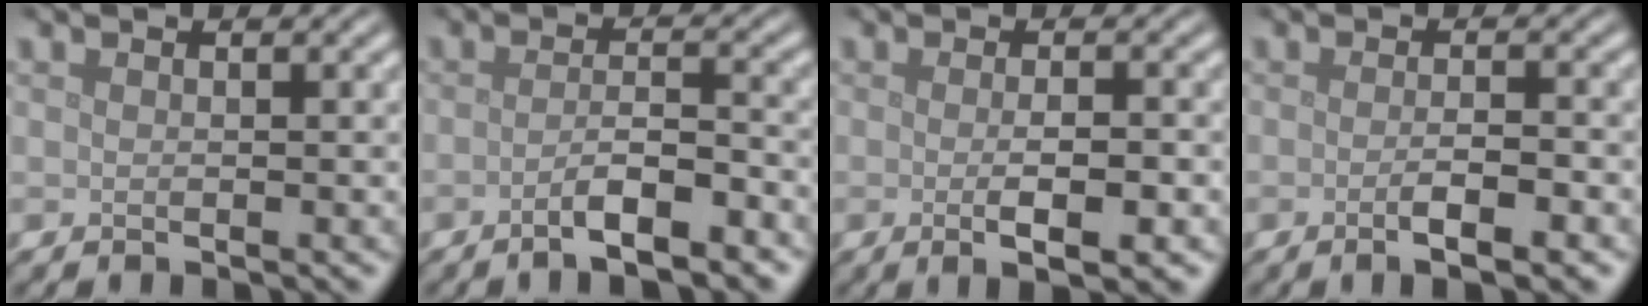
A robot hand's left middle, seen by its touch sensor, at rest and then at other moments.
{"total": 3.9, "force": [-2.3, 0.8, 3.0], "torque": [-0.049, 0.004, -0.044]}
{"total": 3.5, "force": [-0.7, 0.8, 3.3], "torque": [-0.049, -0.006, -0.008]}
{"total": 3.2, "force": [-1.3, 0.7, 2.8], "torque": [-0.042, 0.001, -0.021]}